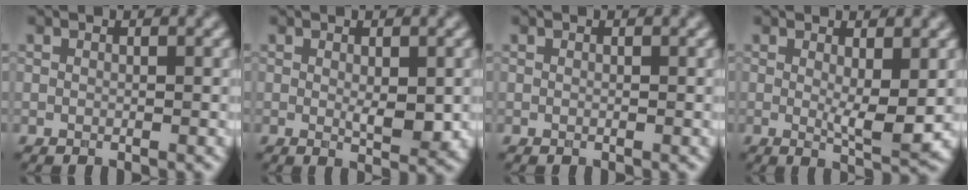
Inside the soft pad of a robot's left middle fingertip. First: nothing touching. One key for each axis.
{"total": 2.8, "fx": -0.1, "fy": 1.0, "fz": 2.7, "tx": -0.041, "ty": -0.008, "tz": 0.003}
{"total": 0.0}
{"total": 3.8, "fx": 0.3, "fy": 0.8, "fz": 3.7, "tx": -0.060, "ty": -0.015, "tz": 0.008}